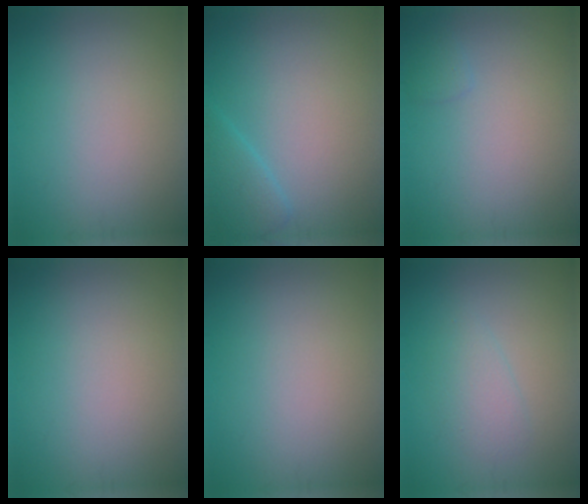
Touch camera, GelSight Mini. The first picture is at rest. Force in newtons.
{"total": 2.2, "press": 2.2, "slide": 0.1}
{"total": 0.7, "press": 0.7, "slide": 0.1}
{"total": 0.0}
{"total": 0.0}
{"total": 1.8, "press": 1.8, "slide": 0.1}